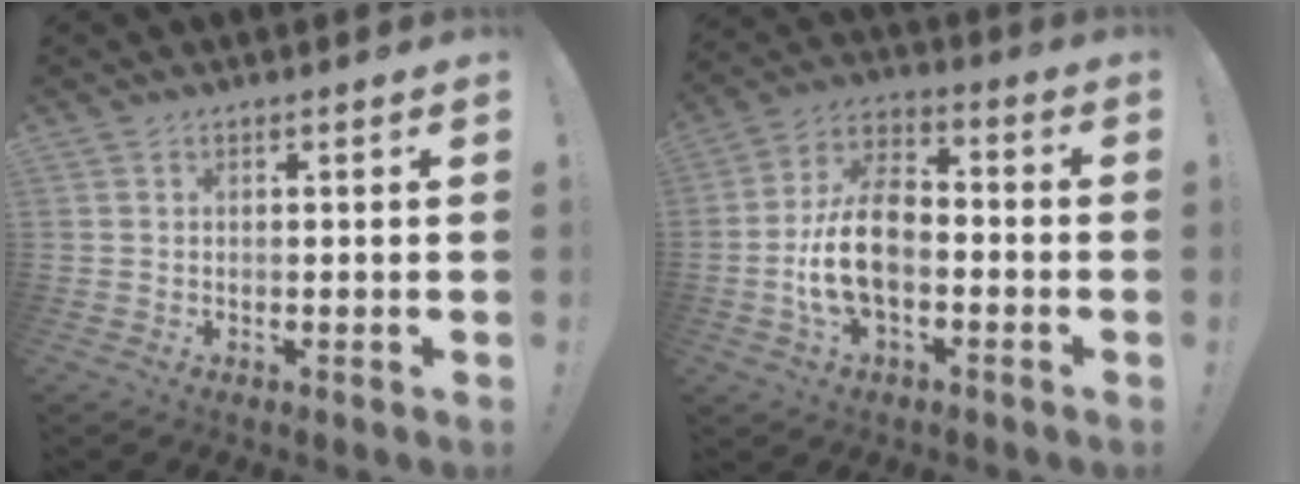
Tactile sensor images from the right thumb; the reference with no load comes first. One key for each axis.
{"total": 15.1, "fx": -3.2, "fy": 9.4, "fz": 11.4, "tx": -0.215, "ty": 0.019, "tz": -0.057}